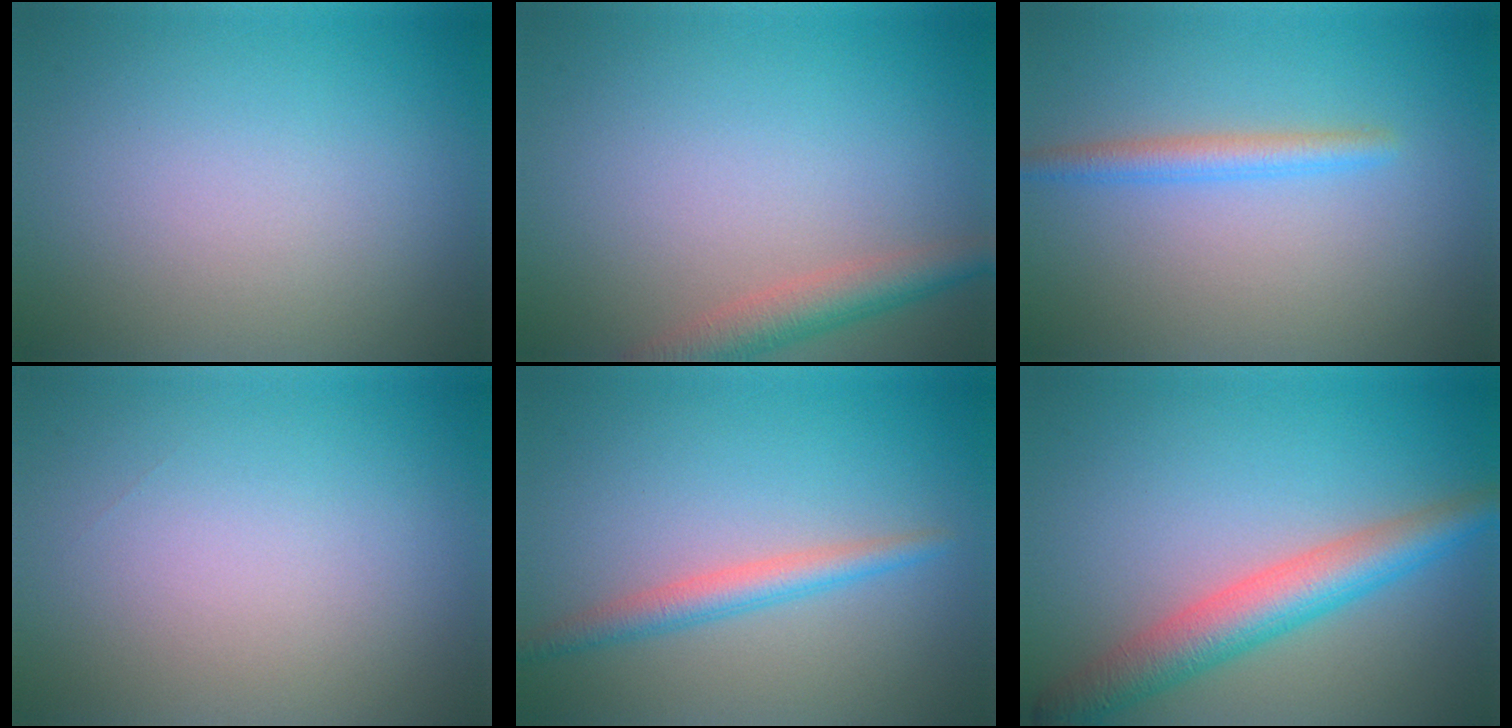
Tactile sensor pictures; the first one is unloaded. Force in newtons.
{"total": 3.5, "press": 3.5, "slide": 0.1}
{"total": 2.2, "press": 2.1, "slide": 0.1}
{"total": 0.0}
{"total": 2.5, "press": 2.5, "slide": 0.0}
{"total": 5.6, "press": 5.6, "slide": 0.1}